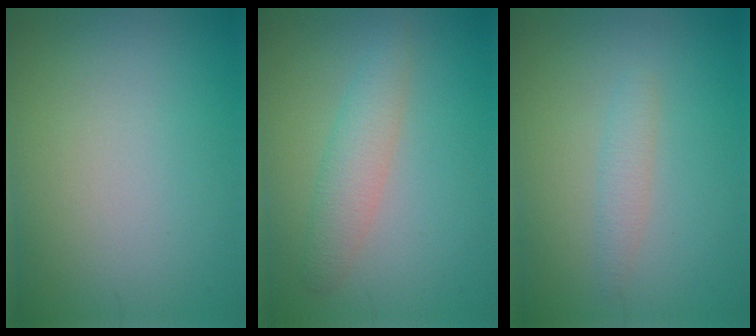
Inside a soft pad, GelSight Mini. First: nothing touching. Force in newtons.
{"total": 2.8, "press": 2.8, "slide": 0.0}
{"total": 1.4, "press": 1.4, "slide": 0.1}